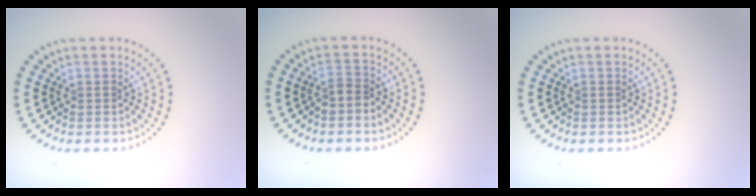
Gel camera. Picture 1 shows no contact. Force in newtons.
{"total": 1.5, "press": 1.2, "slide": 1.0}
{"total": 0.0}